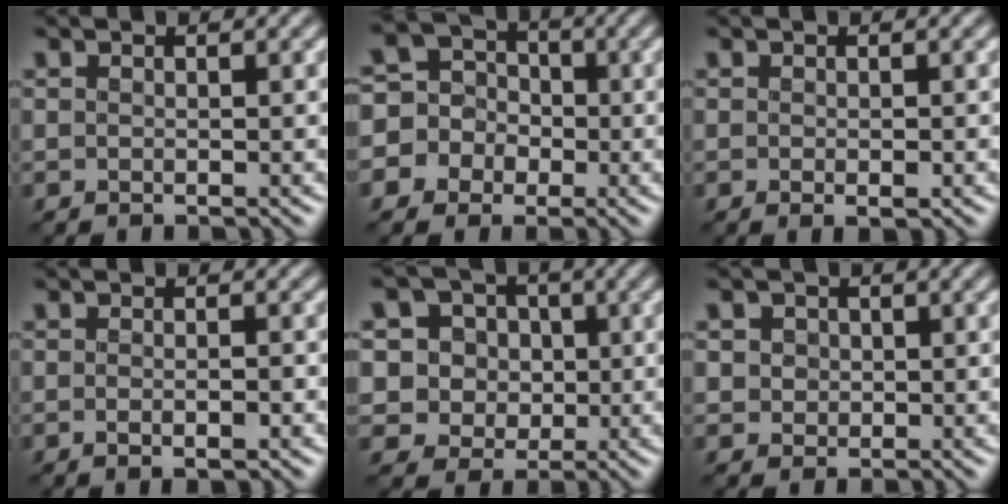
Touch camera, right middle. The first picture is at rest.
{"total": 7.3, "force": [-1.7, 6.9, 1.7], "torque": [-0.040, 0.026, -0.067]}
{"total": 1.0, "force": [-0.2, 0.3, 1.0], "torque": [-0.016, -0.004, -0.002]}
{"total": 1.8, "force": [-0.5, 0.5, 1.7], "torque": [-0.015, -0.006, -0.006]}
{"total": 7.3, "force": [2.3, 6.5, 2.4], "torque": [-0.049, 0.021, 0.021]}
{"total": 2.4, "force": [0.9, 2.0, 1.0], "torque": [-0.016, 0.010, 0.019]}